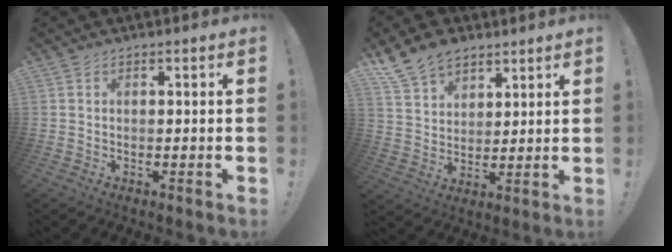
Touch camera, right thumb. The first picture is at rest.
{"total": 11.3, "force": [8.1, 6.8, 3.8], "torque": [-0.076, -0.046, 0.162]}